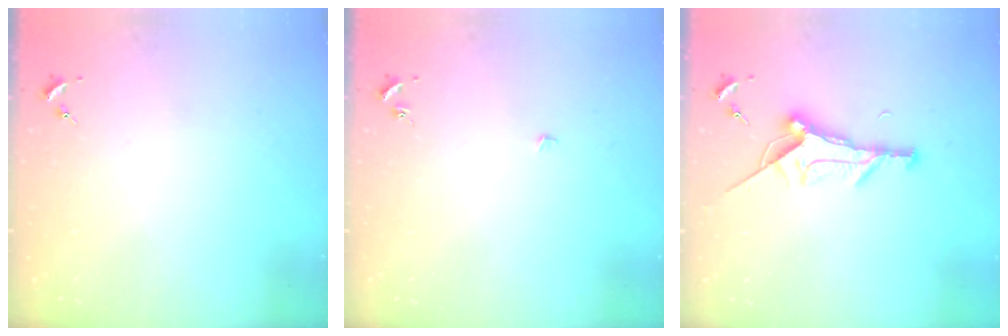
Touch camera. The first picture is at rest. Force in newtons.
{"total": 2.3, "press": 2.3, "slide": 0.1}
{"total": 11.2, "press": 11.1, "slide": 1.1}